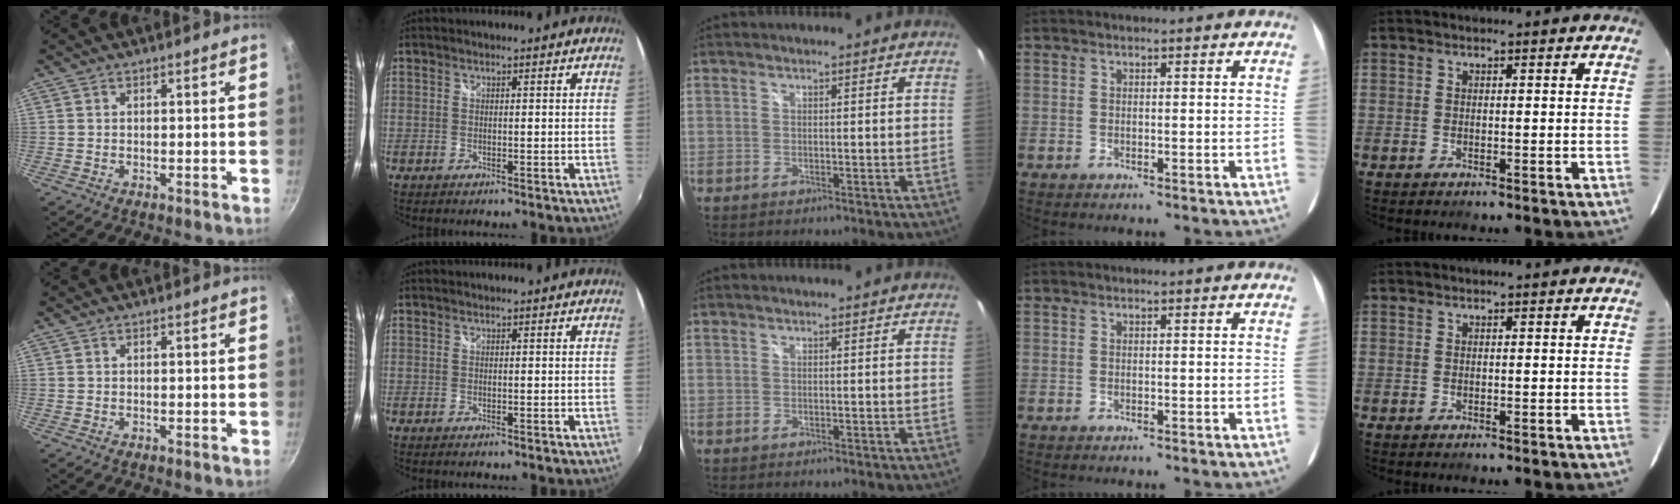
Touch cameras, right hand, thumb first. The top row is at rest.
{}